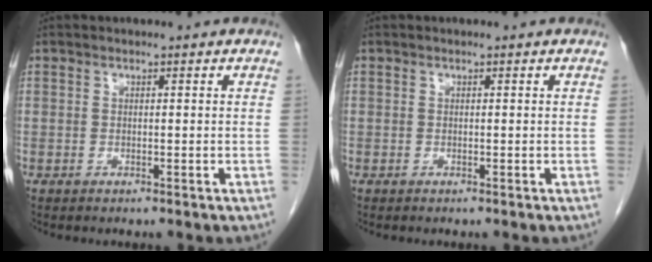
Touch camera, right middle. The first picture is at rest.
{"total": 0.0}